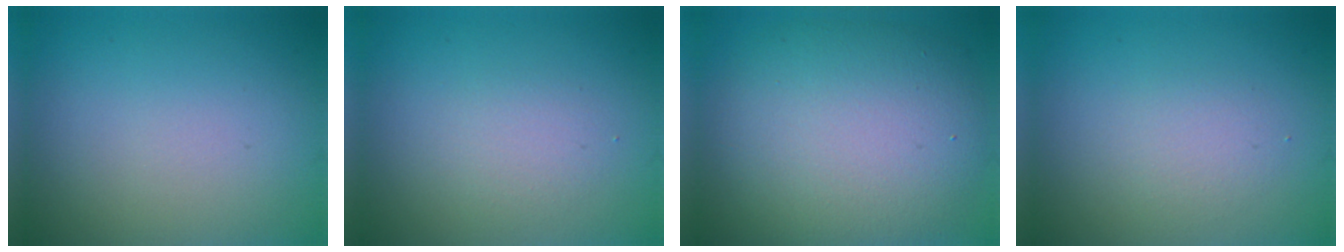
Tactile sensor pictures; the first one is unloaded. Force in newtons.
{"total": 1.7, "press": 1.7, "slide": 0.1}
{"total": 10.6, "press": 10.6, "slide": 0.5}
{"total": 1.7, "press": 1.7, "slide": 0.1}